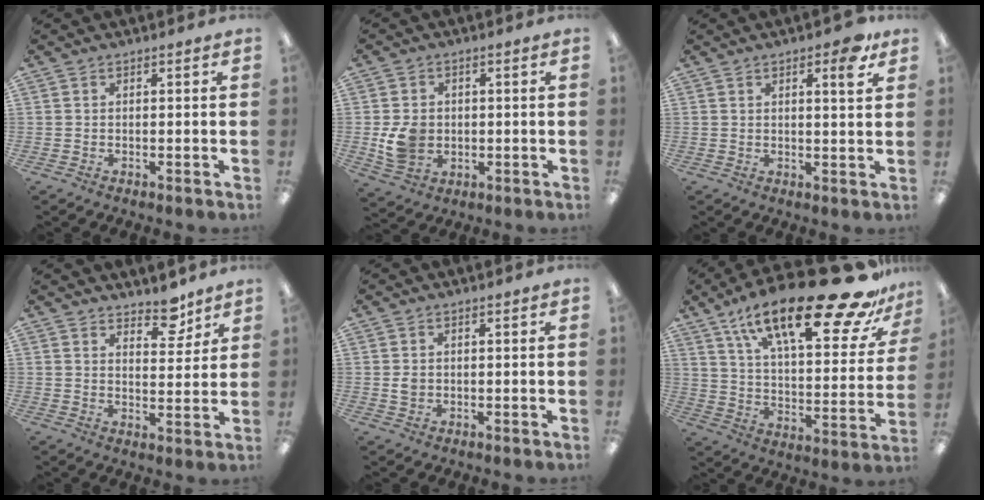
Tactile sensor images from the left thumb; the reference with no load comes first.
{"total": 7.0, "force": [-0.5, 6.0, 3.6], "torque": [-0.057, 0.005, -0.007]}
{"total": 4.4, "force": [2.7, 1.1, 3.4], "torque": [-0.042, -0.009, 0.038]}
{"total": 6.9, "force": [5.8, 2.9, 2.4], "torque": [-0.016, -0.042, 0.099]}
{"total": 1.9, "force": [0.2, 1.6, 1.0], "torque": [-0.012, 0.001, 0.002]}
{"total": 29.0, "force": [19.3, 8.6, 19.9], "torque": [-0.301, -0.117, 0.311]}